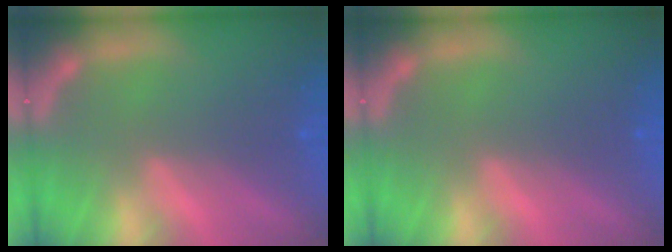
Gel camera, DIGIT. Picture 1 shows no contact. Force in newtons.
{"total": 0.0}